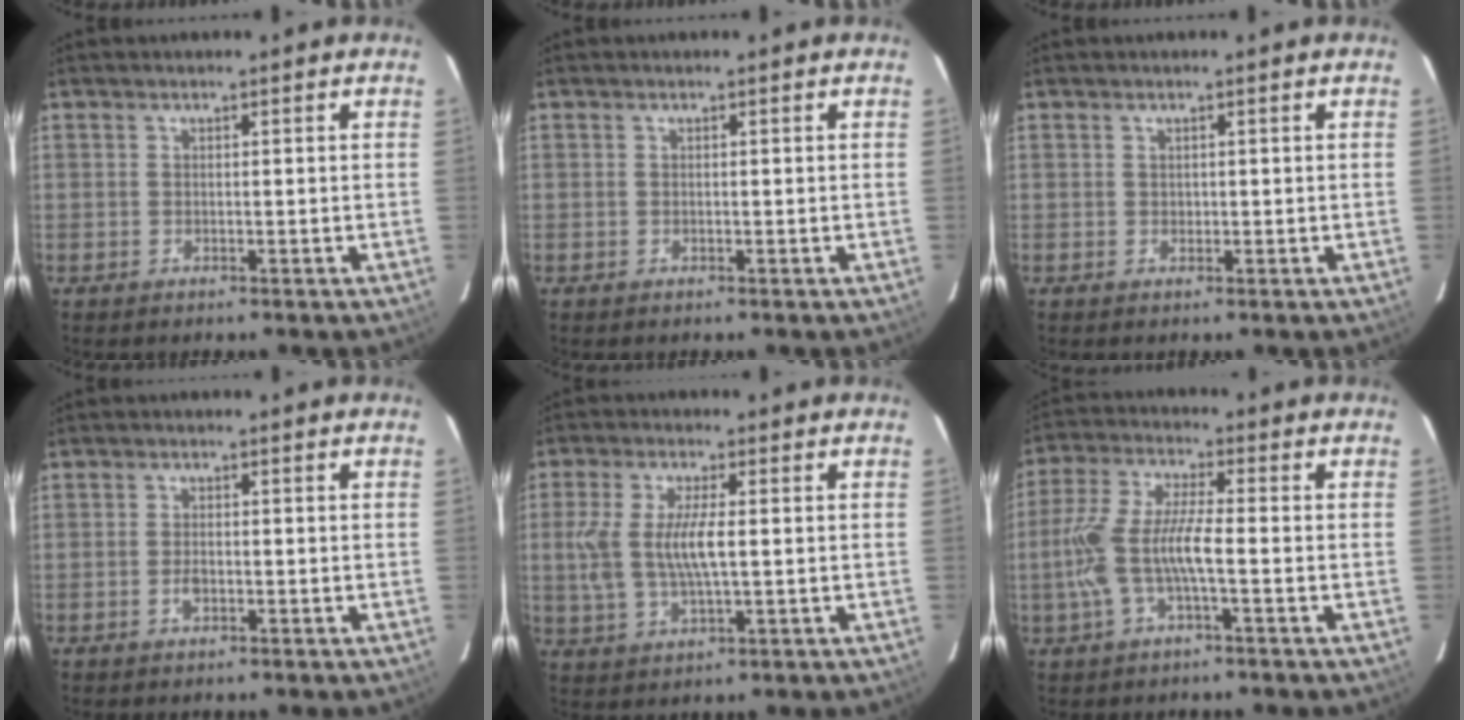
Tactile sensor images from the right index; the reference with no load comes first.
{"total": 0.0}
{"total": 0.6, "force": [0.2, 0.5, 0.1], "torque": [0.003, 0.004, 0.004]}
{"total": 2.0, "force": [-0.8, 1.1, 1.5], "torque": [-0.031, 0.001, -0.014]}
{"total": 9.3, "force": [0.3, 3.1, 8.7], "torque": [-0.181, -0.001, 0.009]}
{"total": 10.4, "force": [-2.5, 2.3, 9.8], "torque": [-0.217, 0.002, -0.044]}